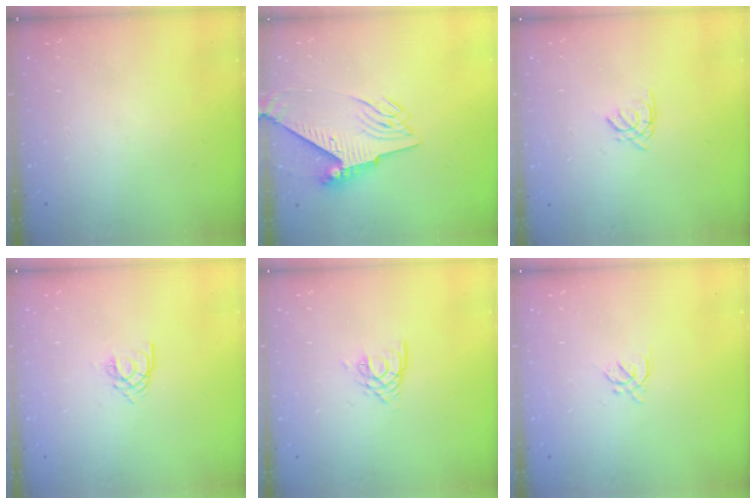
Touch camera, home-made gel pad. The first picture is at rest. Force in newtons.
{"total": 8.8, "press": 8.7, "slide": 1.1}
{"total": 1.3, "press": 1.3, "slide": 0.4}
{"total": 2.6, "press": 2.6, "slide": 0.3}
{"total": 3.3, "press": 3.2, "slide": 0.4}
{"total": 2.8, "press": 2.8, "slide": 0.7}